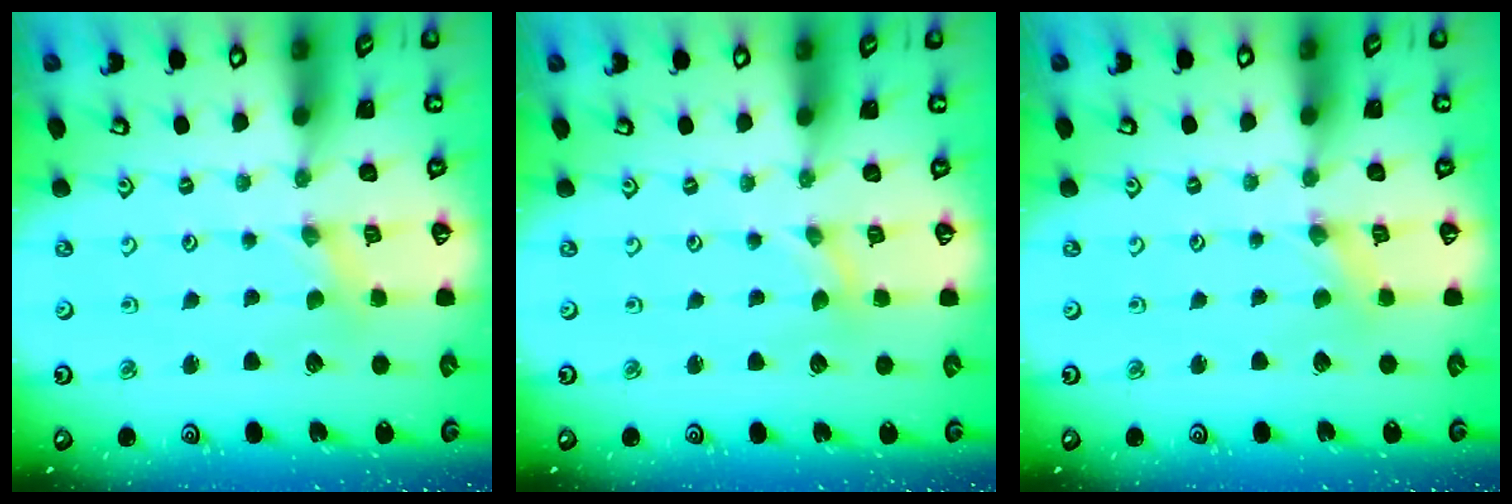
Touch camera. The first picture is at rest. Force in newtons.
{"total": 0.0}
{"total": 0.0}